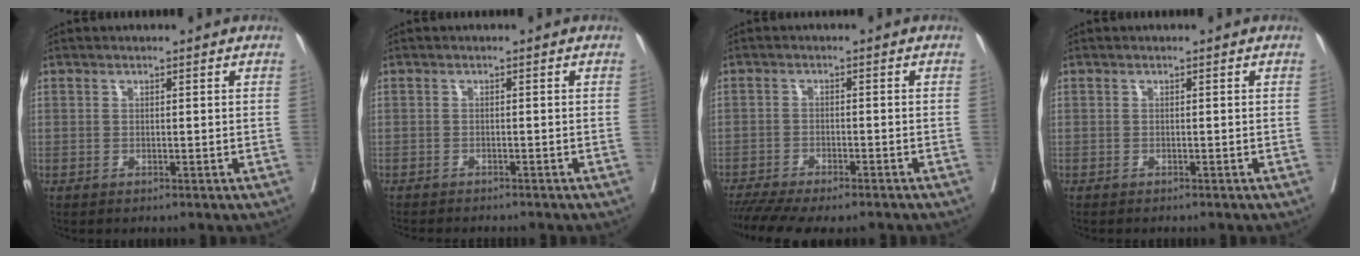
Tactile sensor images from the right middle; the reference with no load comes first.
{"total": 6.0, "force": [-5.5, 1.1, 2.3], "torque": [-0.030, -0.008, -0.075]}
{"total": 12.0, "force": [-10.3, 2.4, 5.7], "torque": [-0.100, -0.012, -0.149]}
{"total": 1.7, "force": [-1.5, 0.2, 0.7], "torque": [-0.016, -0.005, -0.017]}